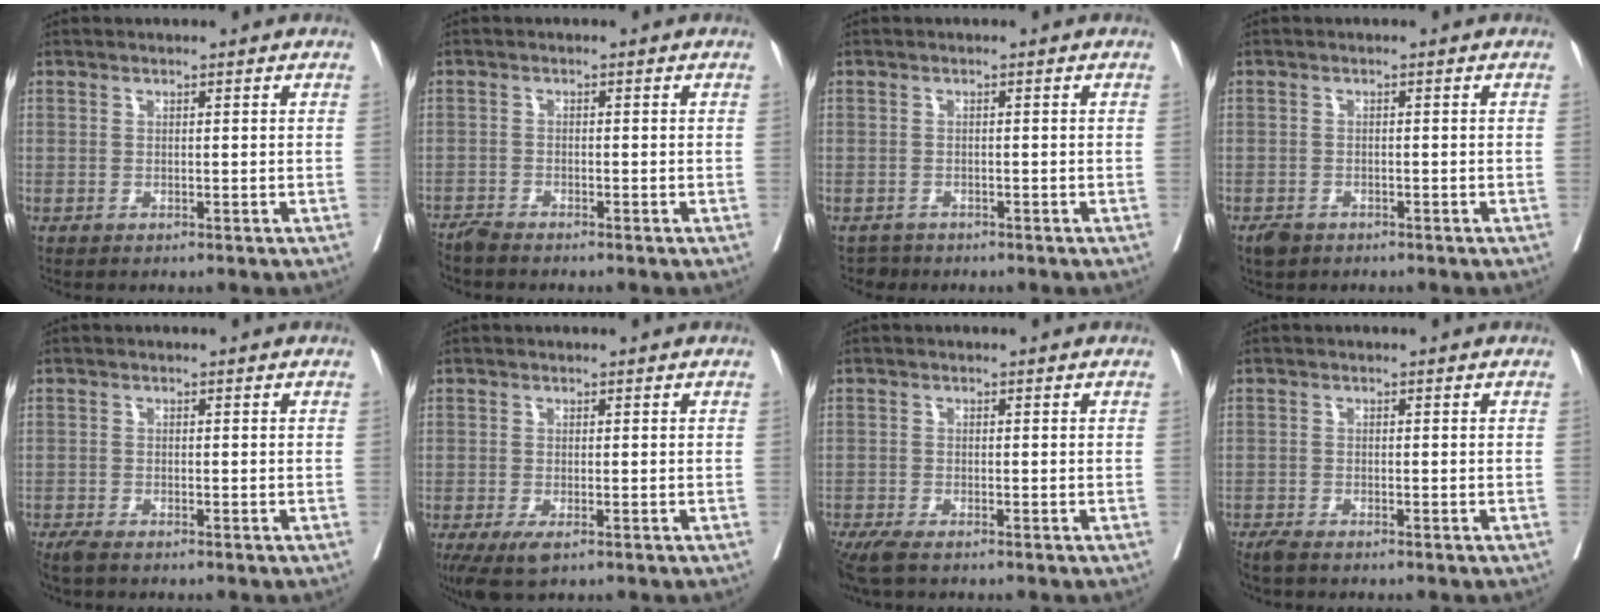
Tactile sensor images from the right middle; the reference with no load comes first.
{"total": 1.8, "force": [-1.8, -0.2, 0.3], "torque": [-0.004, -0.005, -0.038]}
{"total": 0.0}
{"total": 1.9, "force": [-1.4, 1.2, 0.5], "torque": [-0.012, 0.001, -0.020]}
{"total": 2.4, "force": [-2.1, 0.3, 1.1], "torque": [-0.021, -0.007, -0.038]}
{"total": 4.2, "force": [-2.5, 1.2, 3.1], "torque": [-0.058, -0.014, -0.040]}
{"total": 4.4, "force": [-3.6, 0.7, 2.5], "torque": [-0.047, -0.013, -0.064]}
{"total": 2.2, "force": [-2.0, 0.1, 0.9], "torque": [-0.018, -0.006, -0.037]}